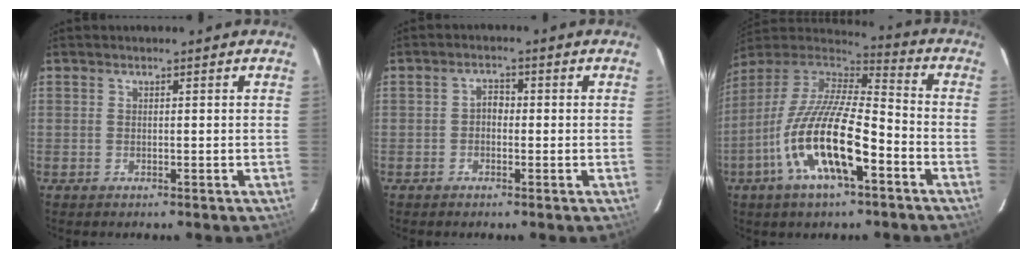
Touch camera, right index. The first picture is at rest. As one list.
[{"total": 1.8, "force": [-0.5, 1.4, 1.0], "torque": [-0.020, 0.009, -0.012]}, {"total": 19.6, "force": [-8.1, 5.8, 16.9], "torque": [-0.327, -0.027, -0.158]}]